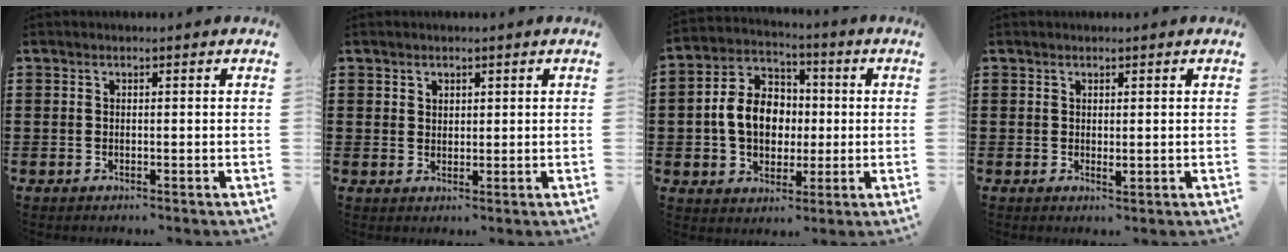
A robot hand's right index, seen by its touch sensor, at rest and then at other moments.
{"total": 1.7, "force": [1.2, 1.1, 0.2], "torque": [-0.006, 0.005, 0.024]}
{"total": 9.3, "force": [-0.5, 7.3, 5.7], "torque": [-0.140, 0.013, -0.015]}
{"total": 1.0, "force": [0.4, 0.4, 0.8], "torque": [-0.014, 0.001, 0.008]}